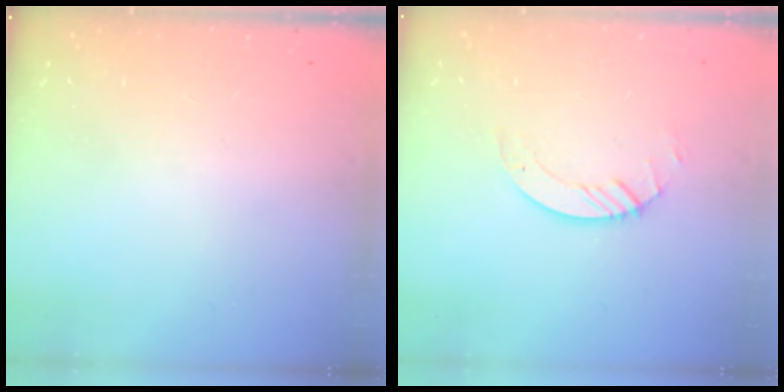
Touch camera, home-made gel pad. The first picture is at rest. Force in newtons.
{"total": 3.2, "press": 3.2, "slide": 0.3}